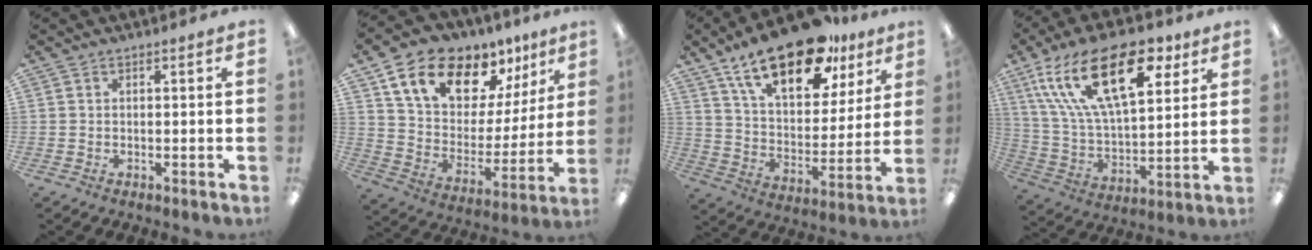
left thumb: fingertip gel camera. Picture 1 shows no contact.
{"total": 16.2, "force": [11.9, 8.5, 7.0], "torque": [-0.136, -0.076, 0.216]}
{"total": 22.5, "force": [15.1, 10.1, 13.3], "torque": [-0.213, -0.079, 0.259]}
{"total": 25.9, "force": [13.2, 12.3, 18.6], "torque": [-0.341, -0.046, 0.224]}